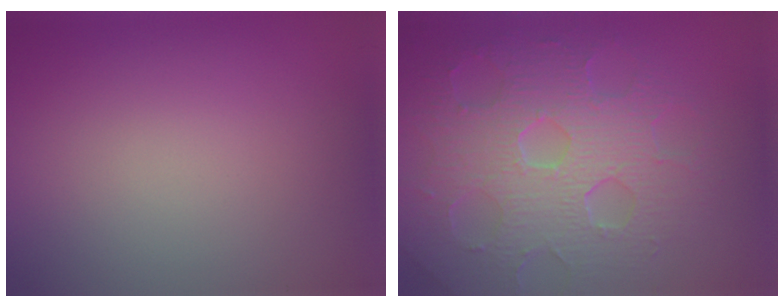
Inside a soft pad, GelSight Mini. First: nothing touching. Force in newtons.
{"total": 8.9, "press": 6.0, "slide": 6.5}